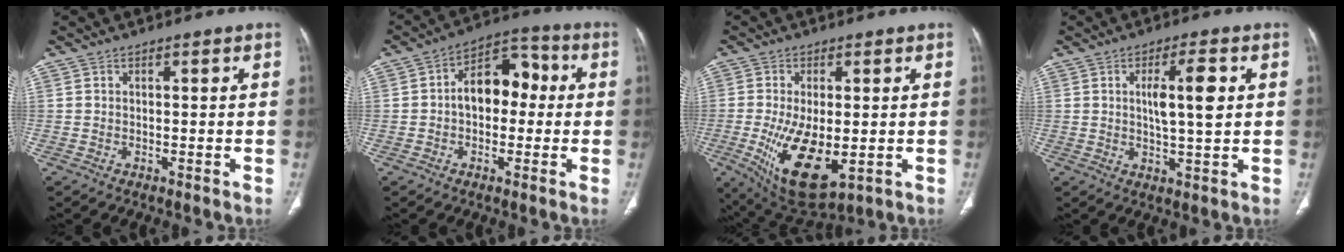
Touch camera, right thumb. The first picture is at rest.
{"total": 10.3, "force": [0.1, 6.9, 7.7], "torque": [-0.086, 0.036, -0.010]}
{"total": 13.9, "force": [-2.9, 6.3, 12.1], "torque": [-0.215, -0.022, -0.027]}
{"total": 7.2, "force": [1.4, 1.7, 6.8], "torque": [-0.115, -0.004, 0.028]}